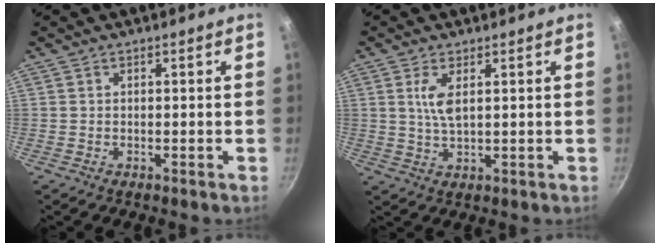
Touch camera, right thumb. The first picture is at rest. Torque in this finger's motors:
{"motor_torque": [0.62, 0.98, 0.98, 0.40, 0.09]}